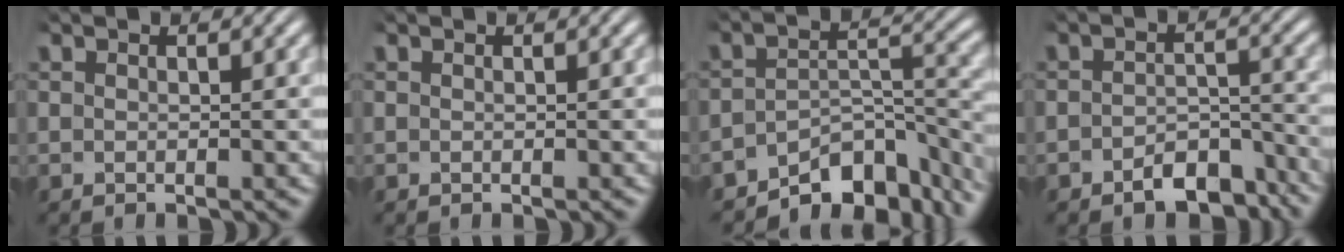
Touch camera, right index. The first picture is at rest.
{"total": 0.0}
{"total": 10.2, "force": [-7.6, 4.2, 5.3], "torque": [-0.063, -0.020, -0.108]}
{"total": 4.8, "force": [-4.1, 1.8, 1.6], "torque": [-0.001, 0.001, -0.068]}